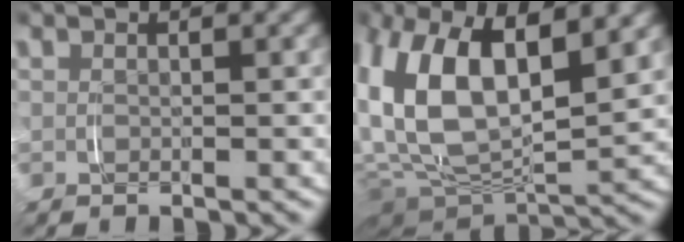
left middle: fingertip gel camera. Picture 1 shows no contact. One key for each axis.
{"total": 8.6, "fx": 2.4, "fy": 4.8, "fz": 6.7, "tx": -0.131, "ty": 0.002, "tz": 0.036}